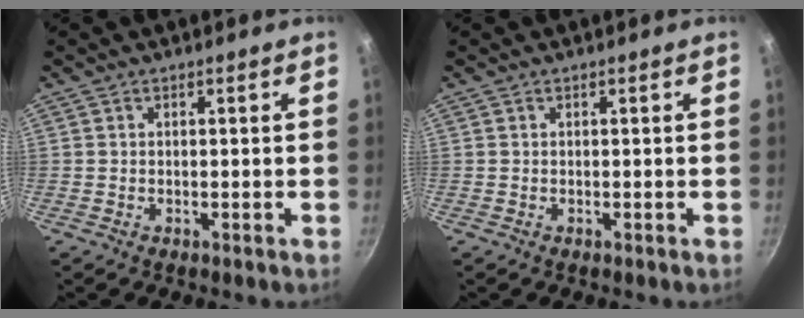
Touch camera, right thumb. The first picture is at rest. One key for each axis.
{"total": 0.0}